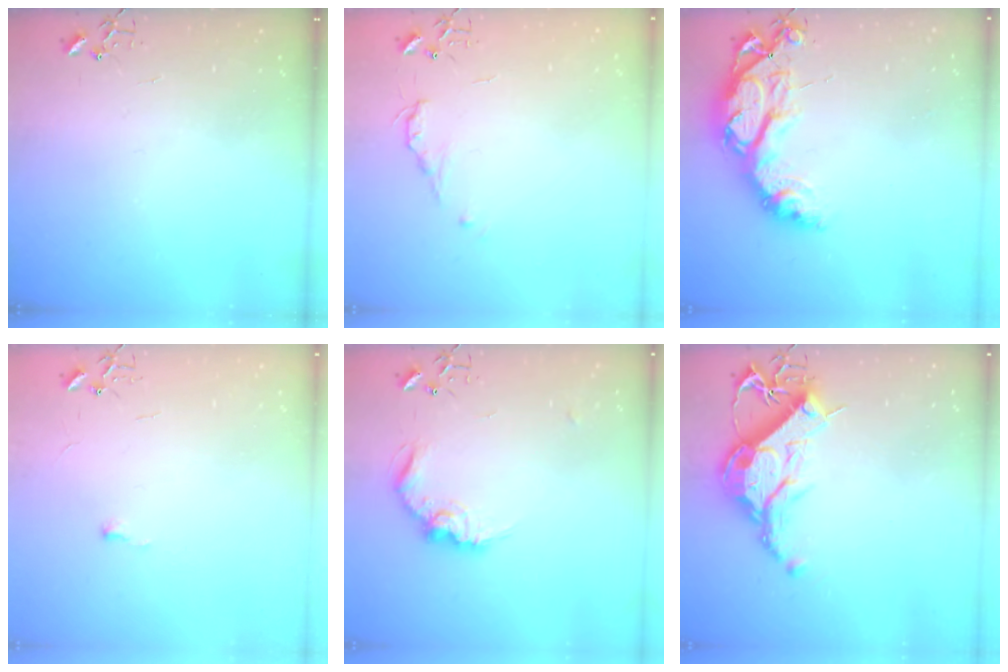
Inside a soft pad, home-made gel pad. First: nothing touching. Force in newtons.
{"total": 3.7, "press": 3.7, "slide": 0.5}
{"total": 18.0, "press": 17.9, "slide": 1.7}
{"total": 3.3, "press": 3.3, "slide": 0.5}
{"total": 11.4, "press": 11.4, "slide": 0.3}
{"total": 15.4, "press": 15.3, "slide": 1.3}